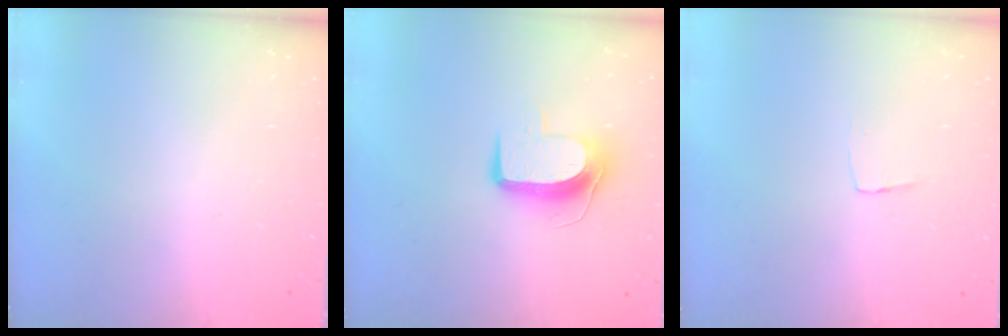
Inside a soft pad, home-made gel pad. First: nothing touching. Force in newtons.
{"total": 9.2, "press": 9.2, "slide": 0.2}
{"total": 3.3, "press": 3.3, "slide": 0.2}